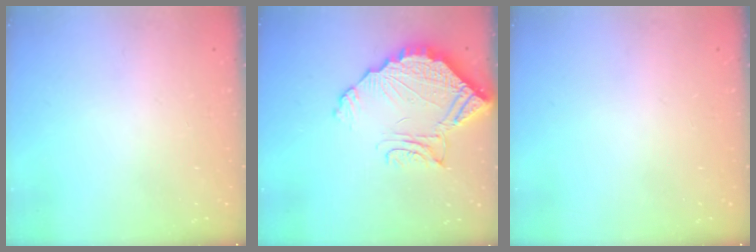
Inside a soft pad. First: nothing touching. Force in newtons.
{"total": 15.9, "press": 15.8, "slide": 1.7}
{"total": 0.0}